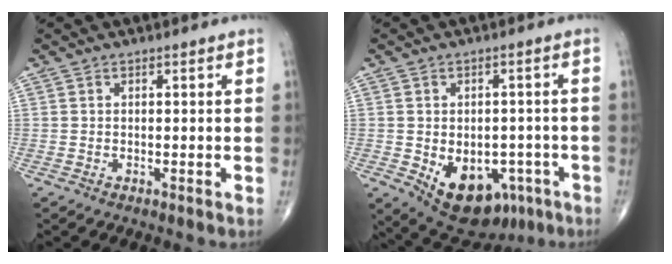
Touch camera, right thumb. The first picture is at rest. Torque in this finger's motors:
{"motor_torque": [-0.35, 0.53, 0.70, 0.20, 0.22]}